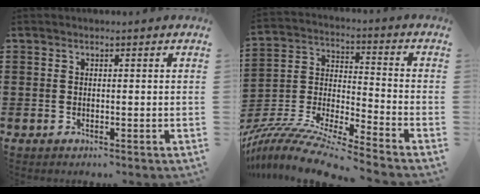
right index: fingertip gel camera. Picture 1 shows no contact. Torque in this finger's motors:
{"motor_torque": [-0.61, 1.04, 0.02, -0.02]}